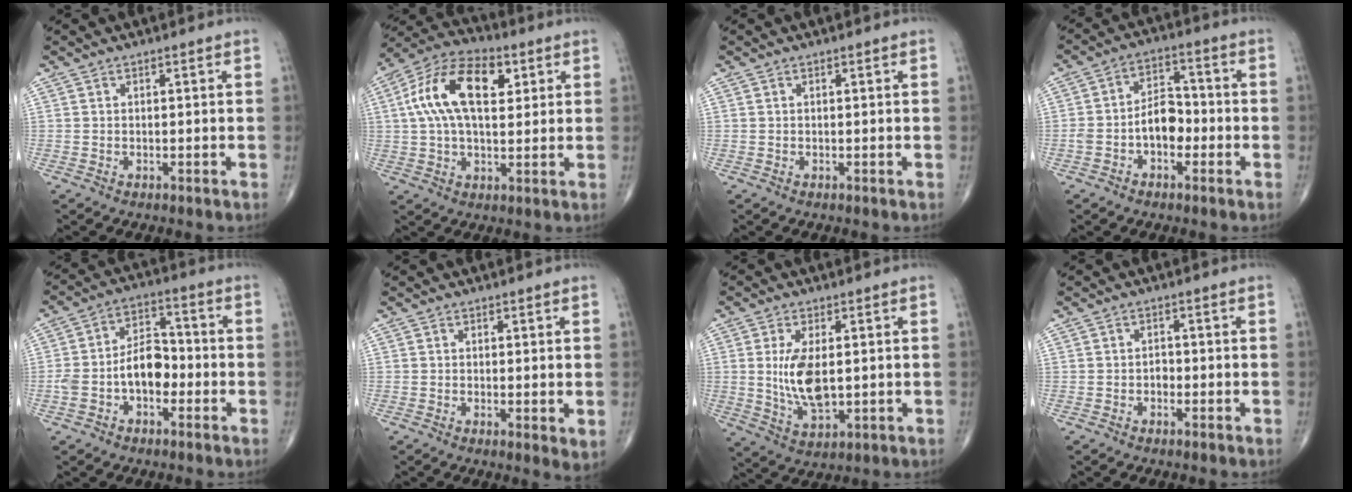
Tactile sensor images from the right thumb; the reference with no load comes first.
{"total": 16.4, "force": [4.2, 8.8, 13.2], "torque": [-0.232, 0.019, 0.066]}
{"total": 0.0}
{"total": 7.8, "force": [-2.1, 5.0, 5.5], "torque": [-0.083, 0.039, -0.046]}
{"total": 10.2, "force": [-2.5, 6.3, 7.5], "torque": [-0.127, 0.043, -0.053]}
{"total": 3.0, "force": [0.0, 0.8, 2.8], "torque": [-0.047, -0.014, -0.002]}
{"total": 9.4, "force": [0.7, 4.6, 8.2], "torque": [-0.158, -0.016, 0.024]}
{"total": 1.4, "force": [-0.5, 1.0, 0.7], "torque": [-0.003, 0.005, -0.012]}